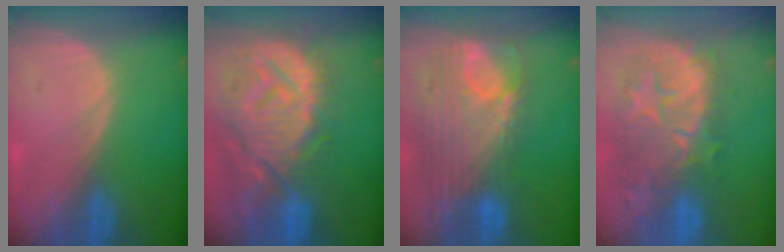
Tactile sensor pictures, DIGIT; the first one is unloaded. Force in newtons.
{"total": 14.1, "press": 12.2, "slide": 7.1}
{"total": 12.3, "press": 10.4, "slide": 6.5}
{"total": 11.4, "press": 10.5, "slide": 4.5}